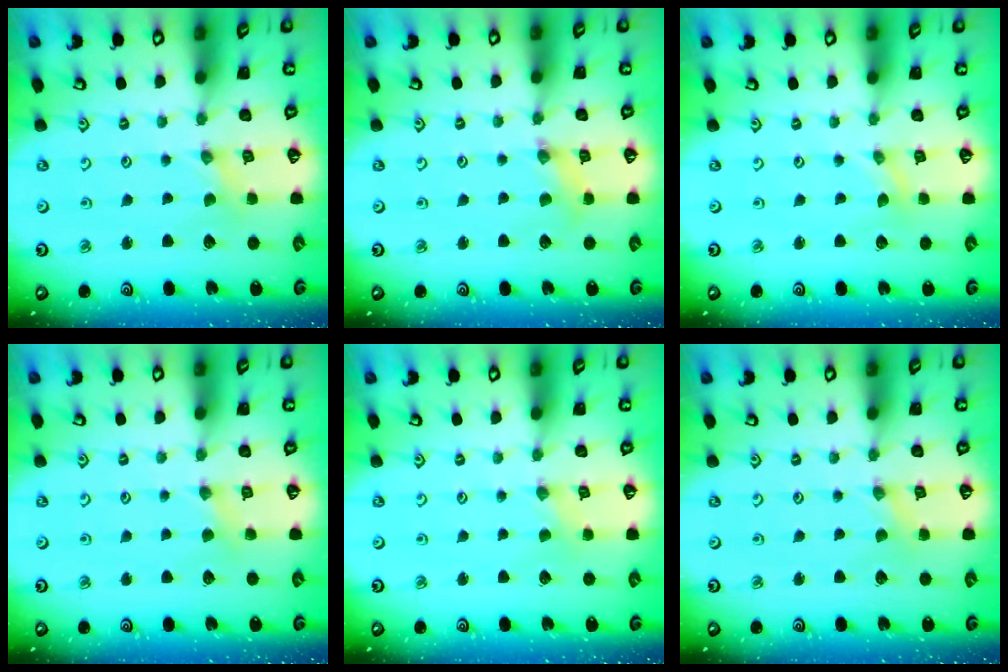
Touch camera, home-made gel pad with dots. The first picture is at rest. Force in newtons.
{"total": 2.1, "press": 2.1, "slide": 0.3}
{"total": 0.0}
{"total": 2.5, "press": 2.4, "slide": 0.5}
{"total": 0.0}
{"total": 0.0}